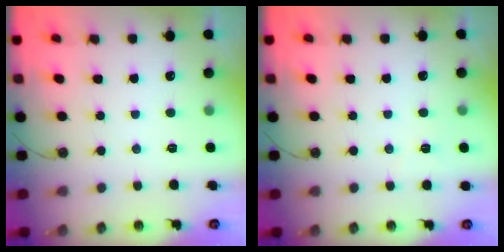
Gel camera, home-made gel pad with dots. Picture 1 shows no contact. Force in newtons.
{"total": 3.0, "press": 2.1, "slide": 2.2}